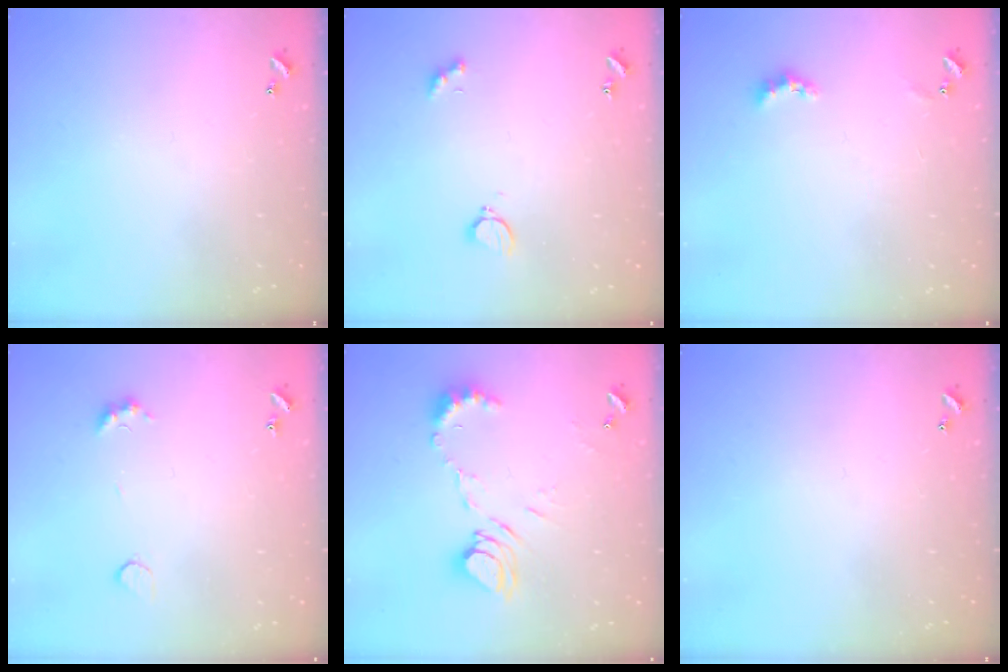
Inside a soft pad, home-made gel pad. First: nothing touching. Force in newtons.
{"total": 2.8, "press": 2.8, "slide": 0.6}
{"total": 3.7, "press": 3.6, "slide": 0.9}
{"total": 3.5, "press": 3.4, "slide": 0.7}
{"total": 10.1, "press": 10.0, "slide": 1.3}
{"total": 0.0}